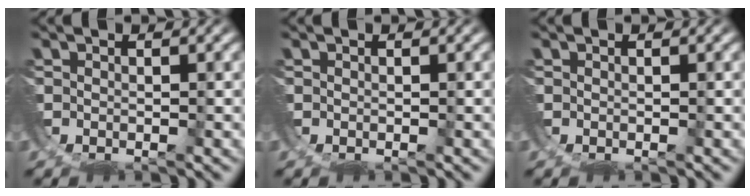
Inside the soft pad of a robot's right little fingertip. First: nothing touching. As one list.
[{"total": 0.0}, {"total": 0.0}]